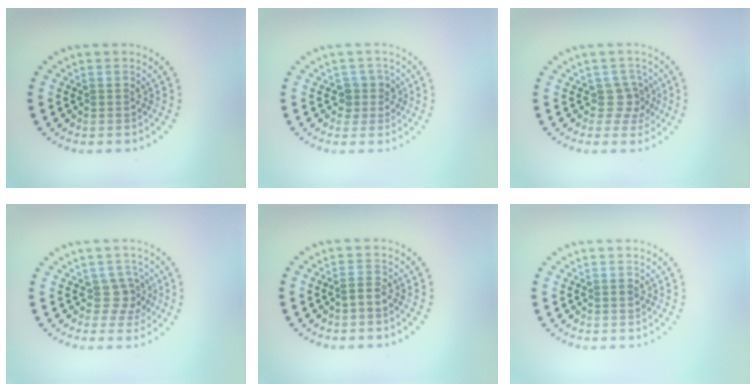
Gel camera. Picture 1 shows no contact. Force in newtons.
{"total": 1.8, "press": 1.4, "slide": 1.1}
{"total": 2.2, "press": 1.6, "slide": 1.5}
{"total": 2.2, "press": 1.7, "slide": 1.4}
{"total": 1.0, "press": 0.8, "slide": 0.6}
{"total": 0.6, "press": 0.6, "slide": 0.1}